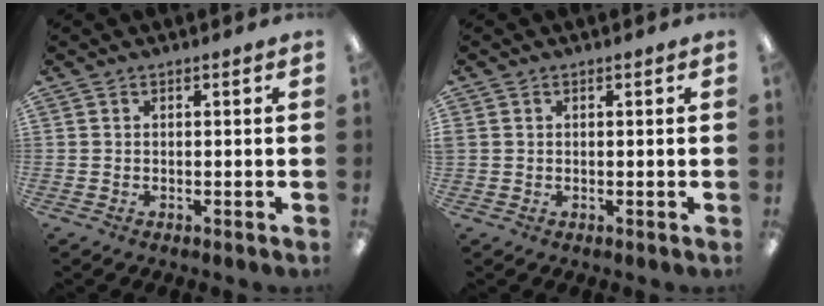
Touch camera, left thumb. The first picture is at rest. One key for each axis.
{"total": 0.9, "fx": 0.2, "fy": 0.8, "fz": 0.0, "tx": 0.000, "ty": 0.005, "tz": 0.002}